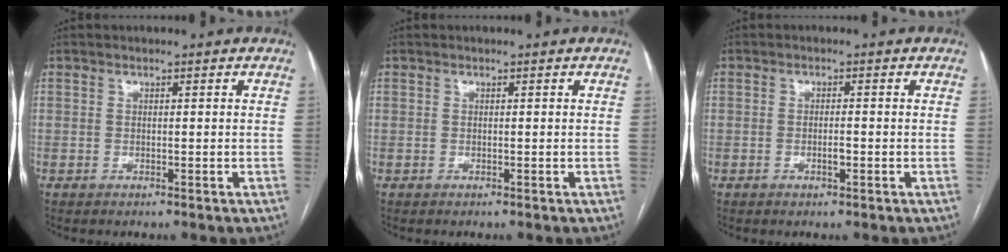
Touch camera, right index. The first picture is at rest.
{"total": 0.0}
{"total": 1.6, "force": [-0.6, 0.3, 1.4], "torque": [-0.027, 0.000, -0.010]}